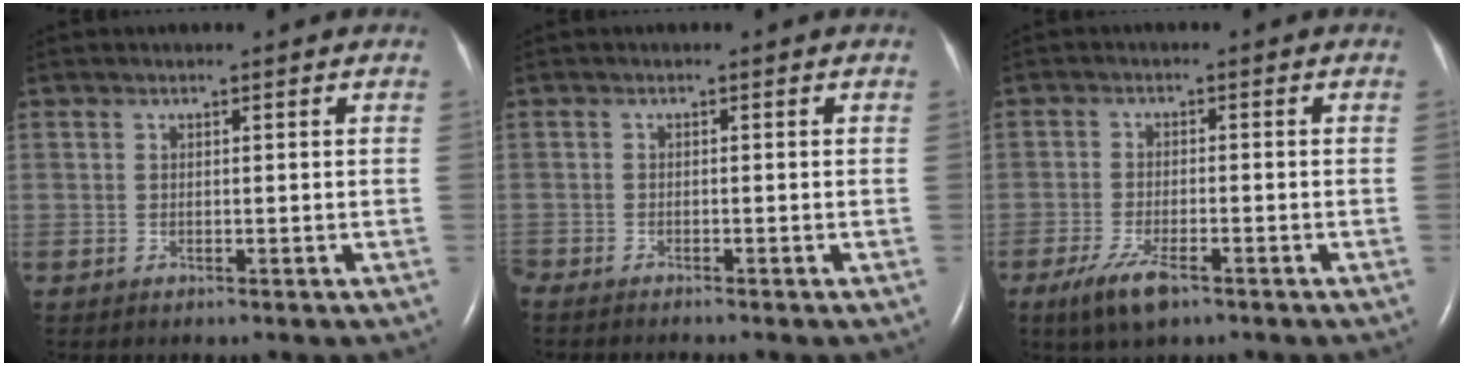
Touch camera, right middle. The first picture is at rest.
{"total": 2.8, "force": [-2.6, -0.1, 1.0], "torque": [-0.016, -0.005, -0.042]}
{"total": 5.4, "force": [-3.4, 1.4, 4.0], "torque": [-0.089, -0.011, -0.057]}